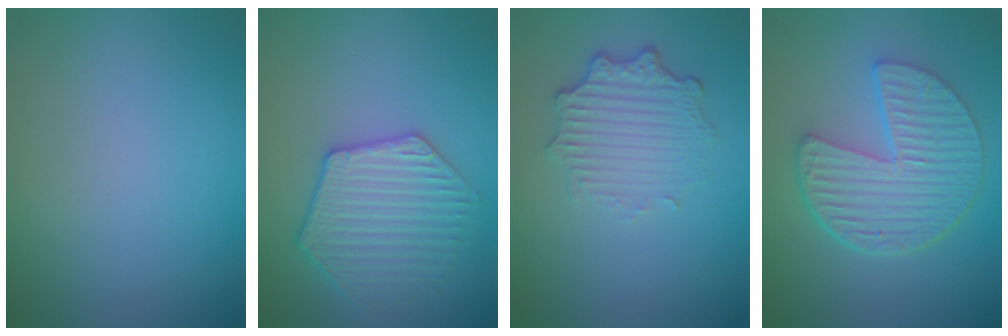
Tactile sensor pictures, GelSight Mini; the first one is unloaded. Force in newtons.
{"total": 4.2, "press": 4.1, "slide": 1.1}
{"total": 3.6, "press": 2.8, "slide": 2.2}
{"total": 6.4, "press": 4.7, "slide": 4.4}